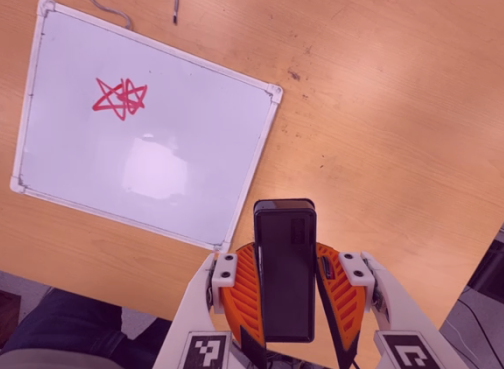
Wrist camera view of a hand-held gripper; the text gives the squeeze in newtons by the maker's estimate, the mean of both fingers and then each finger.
{"total": 8.9, "left": 7.2, "right": 10.5}